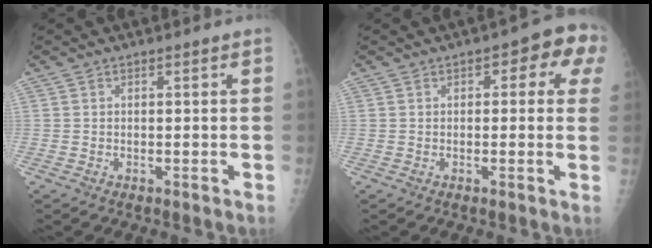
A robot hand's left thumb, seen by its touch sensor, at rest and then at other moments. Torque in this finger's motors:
{"motor_torque": [-0.10, 0.16, 0.01, 0.13, 0.07]}